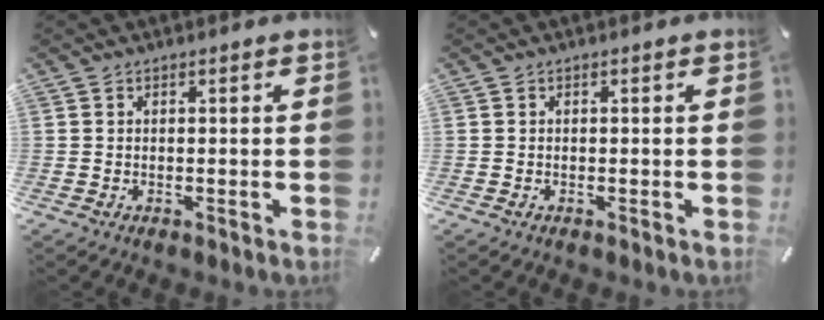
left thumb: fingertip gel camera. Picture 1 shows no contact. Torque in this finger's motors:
{"motor_torque": [0.04, 0.07, -0.10, 0.06, -0.01]}